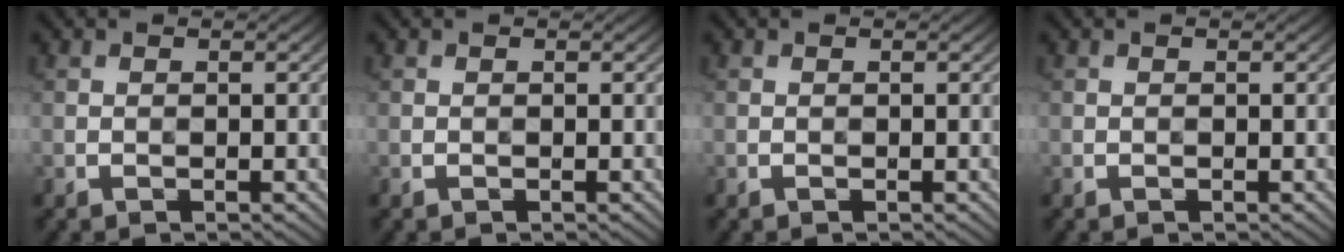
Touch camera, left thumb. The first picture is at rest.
{"total": 0.0}
{"total": 0.0}
{"total": 0.0}